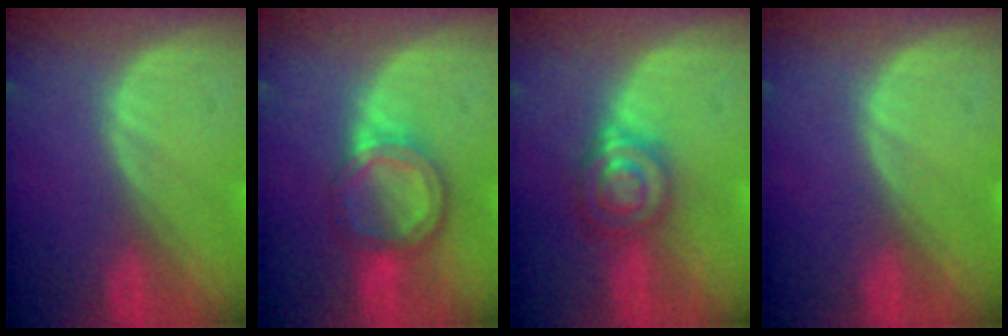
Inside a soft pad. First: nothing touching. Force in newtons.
{"total": 6.1, "press": 5.5, "slide": 2.7}
{"total": 6.5, "press": 5.8, "slide": 2.9}
{"total": 0.0}